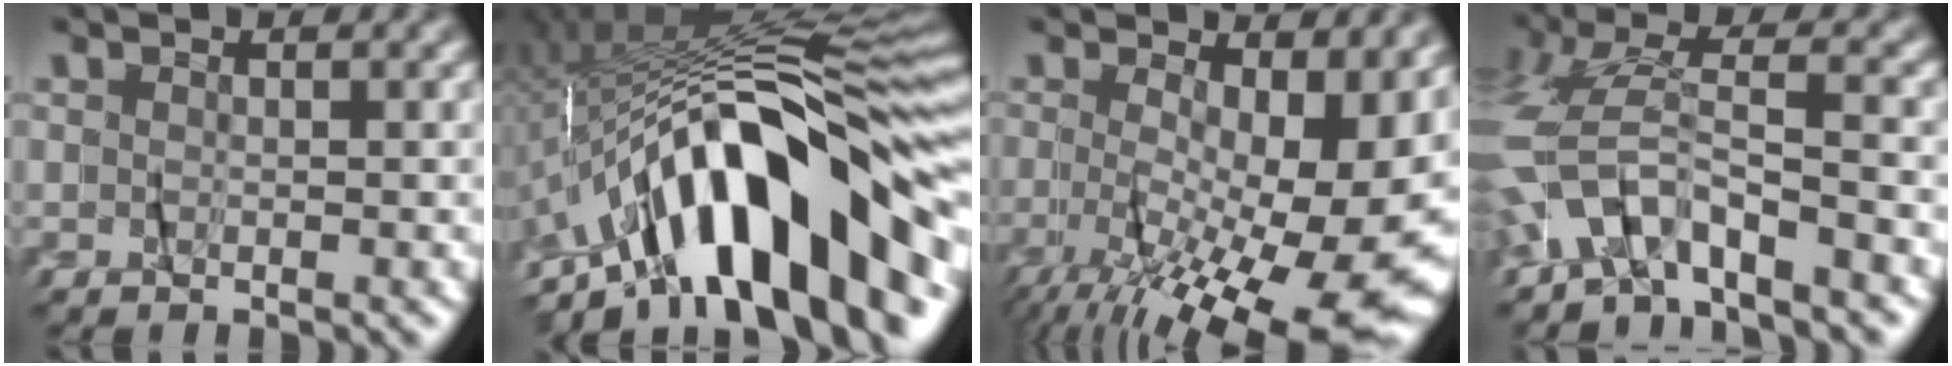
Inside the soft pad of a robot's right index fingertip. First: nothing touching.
{"total": 16.2, "force": [-6.4, 4.9, 14.1], "torque": [-0.230, 0.013, -0.092]}
{"total": 9.8, "force": [-2.9, 3.2, 8.8], "torque": [-0.104, -0.036, -0.024]}
{"total": 4.2, "force": [-3.4, 1.4, 1.9], "torque": [-0.089, -0.009, -0.061]}